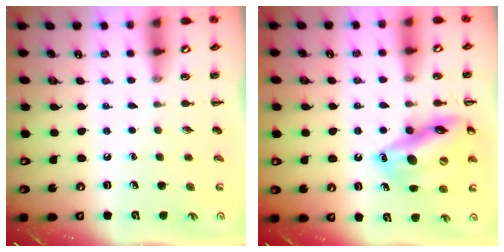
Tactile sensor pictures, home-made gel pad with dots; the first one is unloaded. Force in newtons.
{"total": 17.3, "press": 17.1, "slide": 2.7}